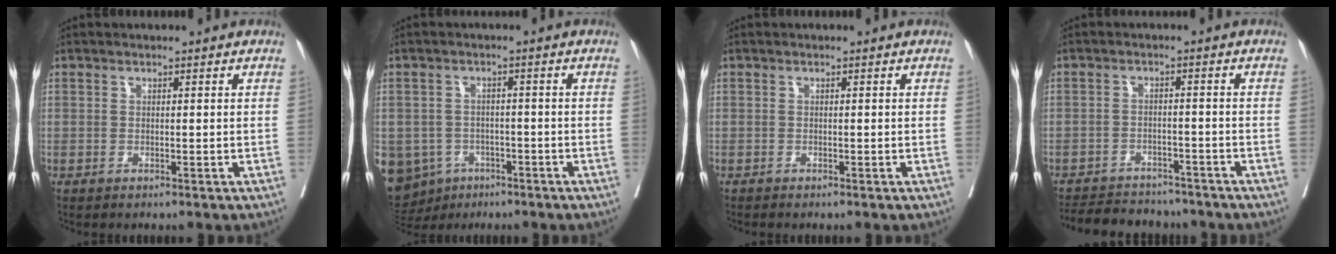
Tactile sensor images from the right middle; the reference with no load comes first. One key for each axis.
{"total": 10.1, "fx": -5.0, "fy": 8.5, "fz": 2.3, "tx": -0.084, "ty": 0.003, "tz": -0.067}
{"total": 0.0}
{"total": 10.1, "fx": -9.3, "fy": 3.3, "fz": 2.3, "tx": -0.039, "ty": 0.004, "tz": -0.126}